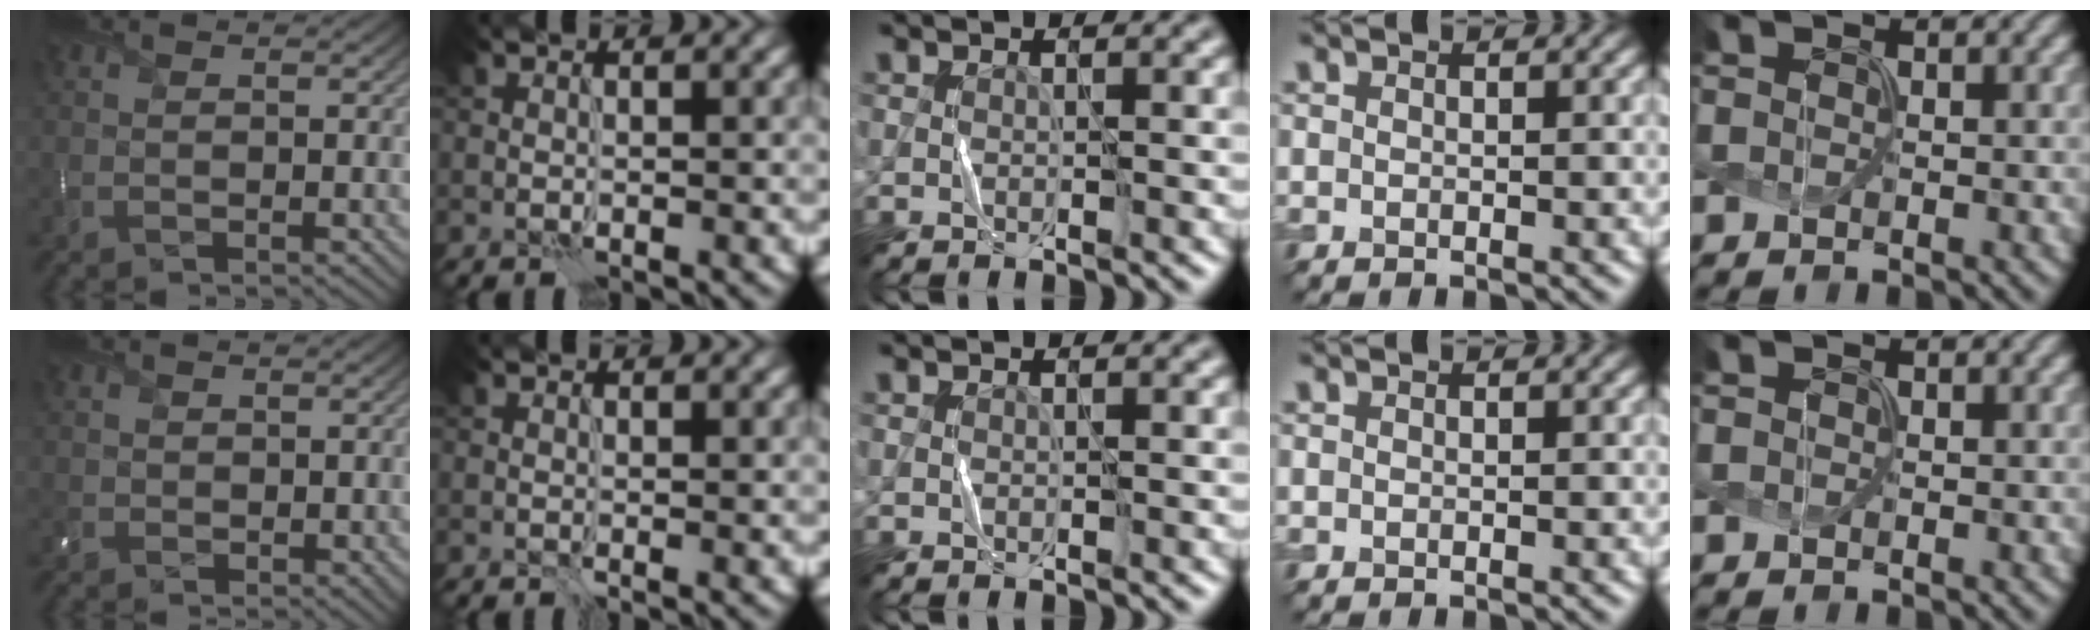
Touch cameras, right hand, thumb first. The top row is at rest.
{"thumb": {"total": 2.0, "force": [0.8, 1.7, 0.8], "torque": [-0.026, -0.005, 0.016]}, "index": {"total": 0.8, "force": [0.2, 0.2, 0.7], "torque": [-0.003, -0.002, 0.004]}}